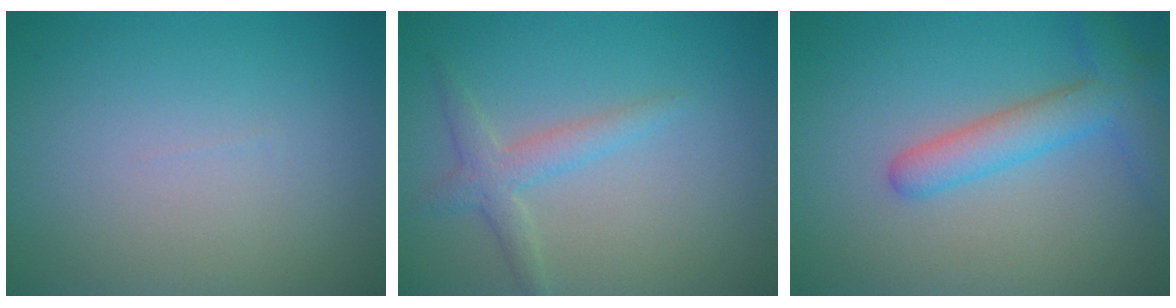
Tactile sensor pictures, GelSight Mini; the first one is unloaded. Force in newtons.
{"total": 2.4, "press": 2.4, "slide": 0.1}
{"total": 4.0, "press": 4.0, "slide": 0.2}